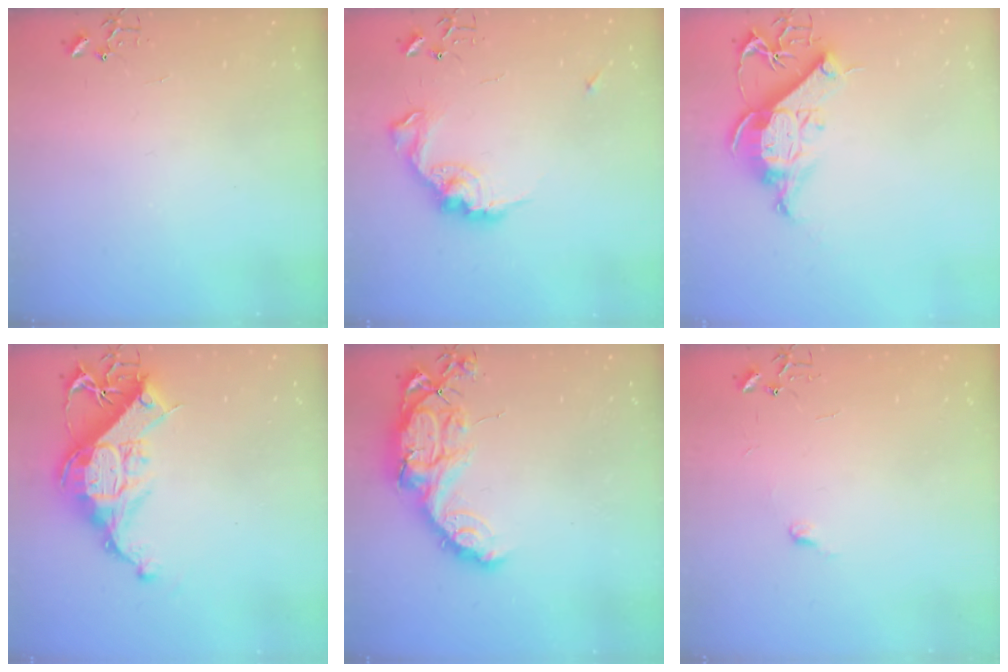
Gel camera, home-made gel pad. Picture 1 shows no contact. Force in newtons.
{"total": 13.1, "press": 13.1, "slide": 0.3}
{"total": 13.1, "press": 13.1, "slide": 0.7}
{"total": 15.9, "press": 15.8, "slide": 1.5}
{"total": 15.5, "press": 15.4, "slide": 1.0}
{"total": 4.7, "press": 4.7, "slide": 0.5}